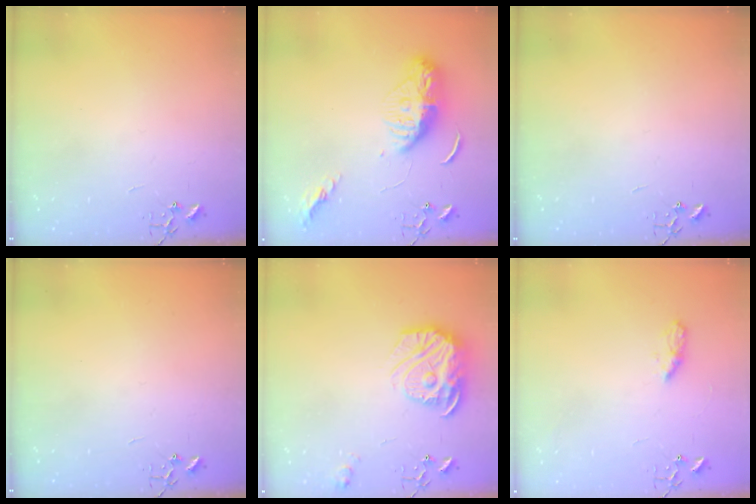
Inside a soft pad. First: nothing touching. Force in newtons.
{"total": 11.5, "press": 11.4, "slide": 1.2}
{"total": 0.0}
{"total": 0.0}
{"total": 19.3, "press": 19.2, "slide": 1.9}
{"total": 5.7, "press": 5.7, "slide": 0.7}